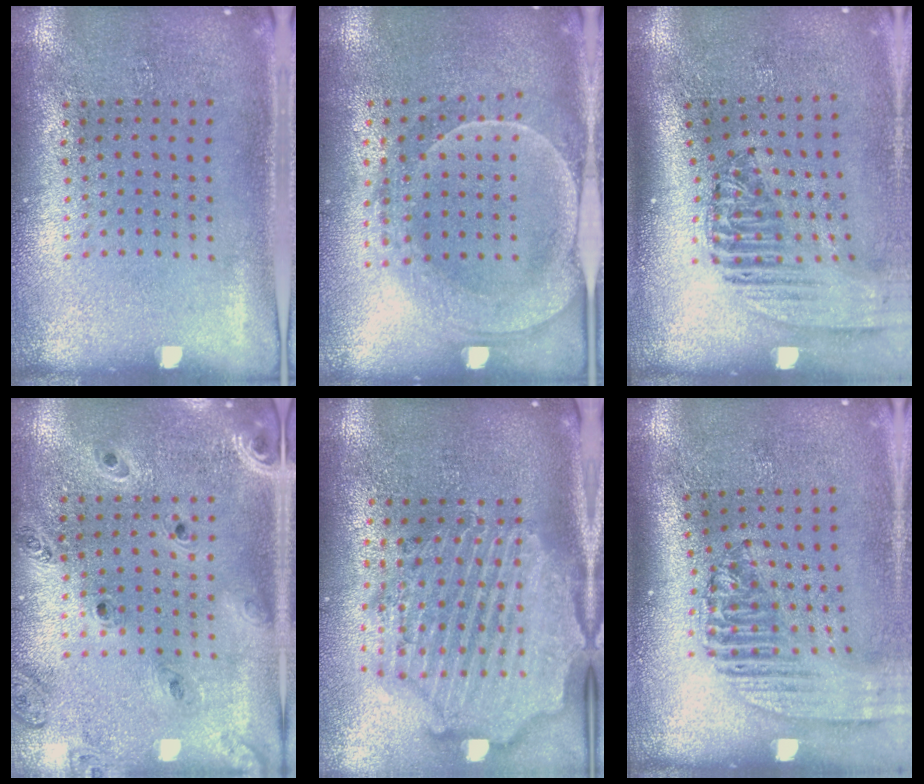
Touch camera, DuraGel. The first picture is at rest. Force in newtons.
{"total": 2.1, "press": 2.0, "slide": 0.7}
{"total": 2.4, "press": 1.8, "slide": 1.5}
{"total": 1.3, "press": 1.3, "slide": 0.2}
{"total": 3.4, "press": 2.9, "slide": 1.7}
{"total": 2.1, "press": 1.7, "slide": 1.3}